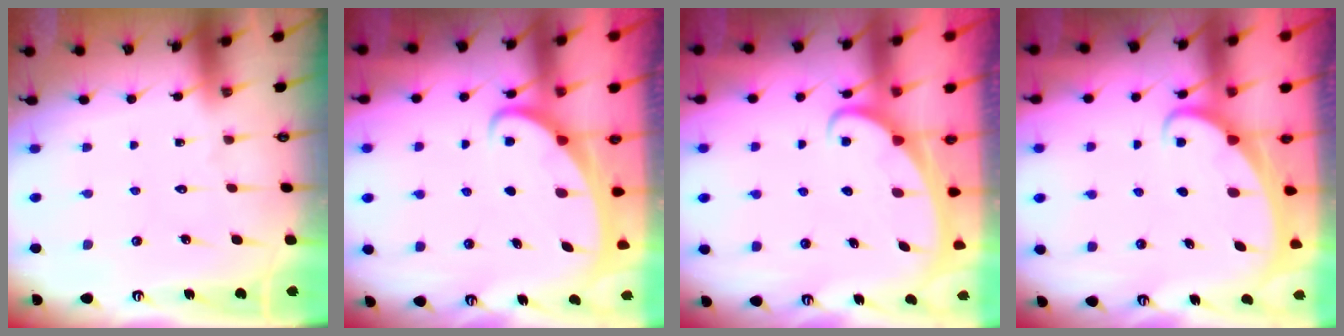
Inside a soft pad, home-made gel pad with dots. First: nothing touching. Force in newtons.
{"total": 2.0, "press": 2.0, "slide": 0.3}
{"total": 2.4, "press": 2.3, "slide": 0.3}
{"total": 1.9, "press": 1.9, "slide": 0.2}